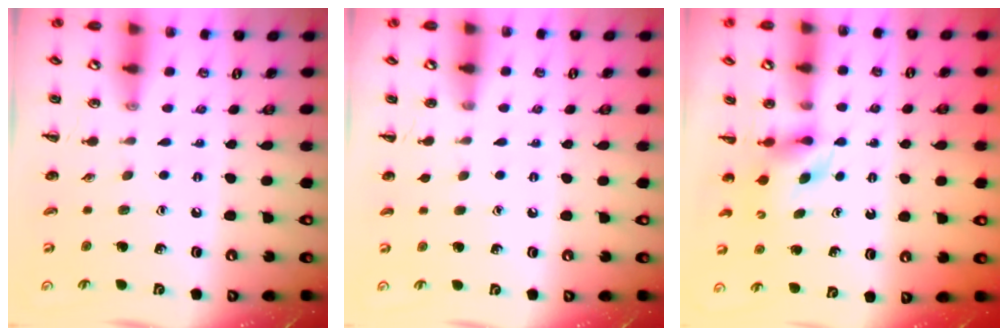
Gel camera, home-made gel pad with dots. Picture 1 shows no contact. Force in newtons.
{"total": 0.0}
{"total": 4.0, "press": 3.9, "slide": 0.9}